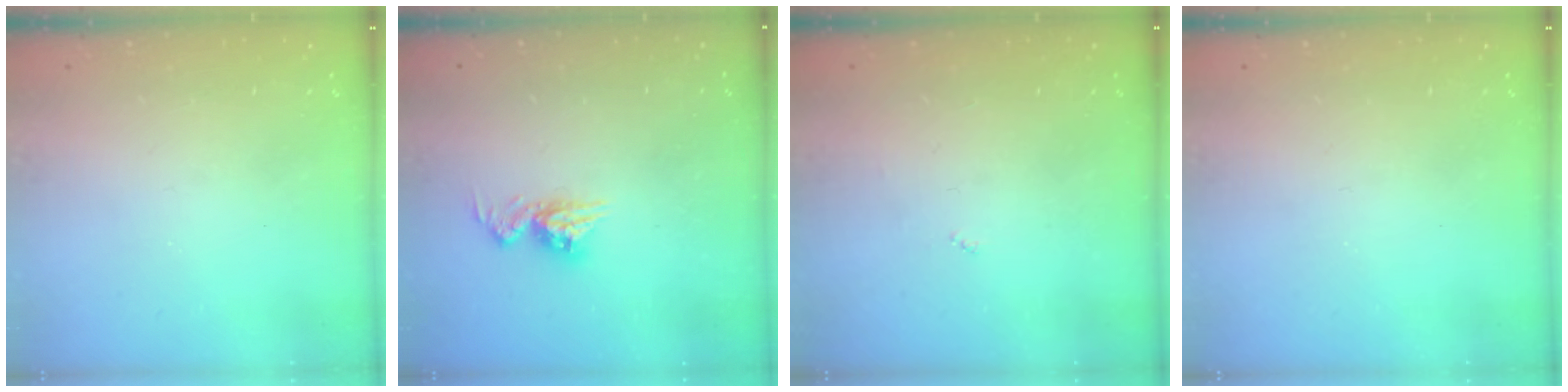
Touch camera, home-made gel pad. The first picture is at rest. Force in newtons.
{"total": 9.4, "press": 9.4, "slide": 0.9}
{"total": 2.7, "press": 2.7, "slide": 0.4}
{"total": 0.0}